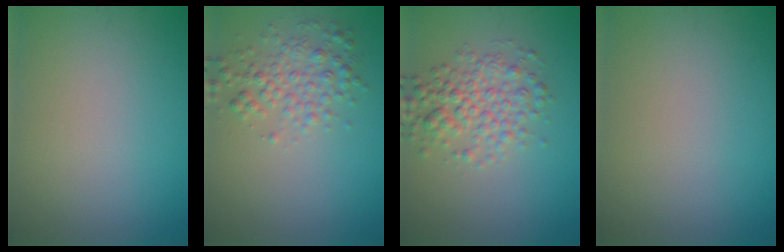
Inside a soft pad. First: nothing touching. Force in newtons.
{"total": 2.9, "press": 2.9, "slide": 0.1}
{"total": 3.9, "press": 3.9, "slide": 0.1}
{"total": 0.0}